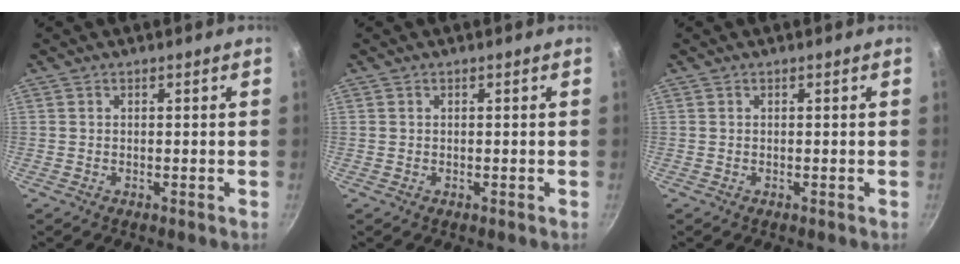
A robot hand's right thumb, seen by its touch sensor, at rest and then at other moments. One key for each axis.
{"total": 0.0}
{"total": 0.0}